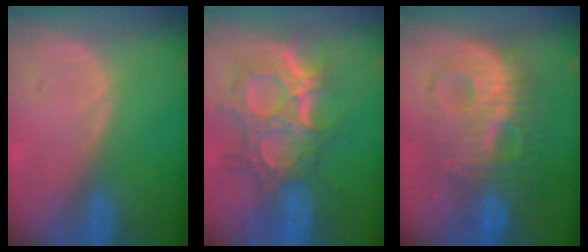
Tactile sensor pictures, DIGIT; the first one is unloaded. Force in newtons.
{"total": 12.0, "press": 10.6, "slide": 5.6}
{"total": 10.6, "press": 10.6, "slide": 0.3}